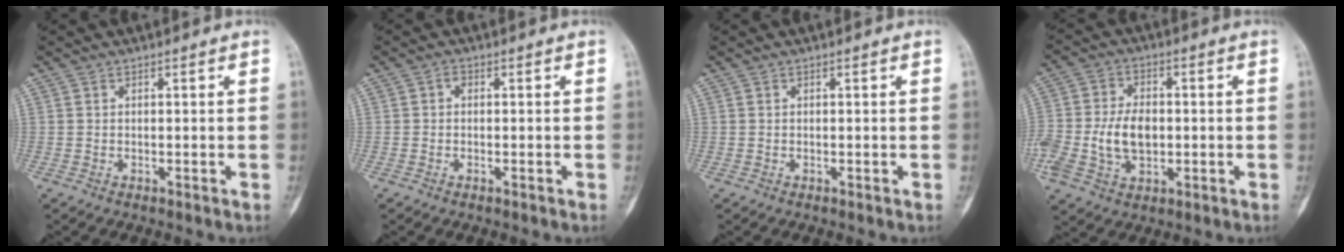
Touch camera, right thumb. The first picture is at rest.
{"total": 1.0, "force": [-0.1, 0.7, 0.7], "torque": [-0.008, 0.005, -0.007]}
{"total": 0.0}
{"total": 10.8, "force": [-1.2, 7.1, 8.0], "torque": [-0.152, 0.012, -0.018]}